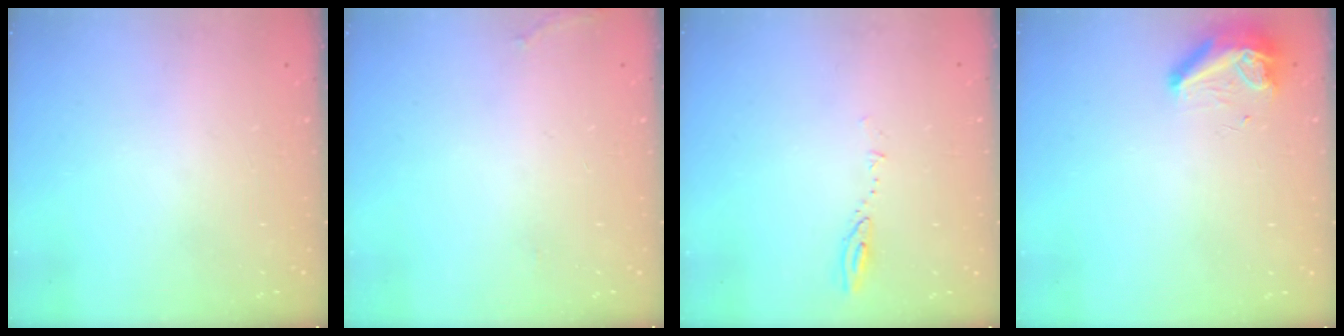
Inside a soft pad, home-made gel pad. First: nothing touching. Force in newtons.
{"total": 7.9, "press": 5.9, "slide": 5.3}
{"total": 4.0, "press": 4.0, "slide": 0.5}
{"total": 8.3, "press": 8.3, "slide": 0.9}